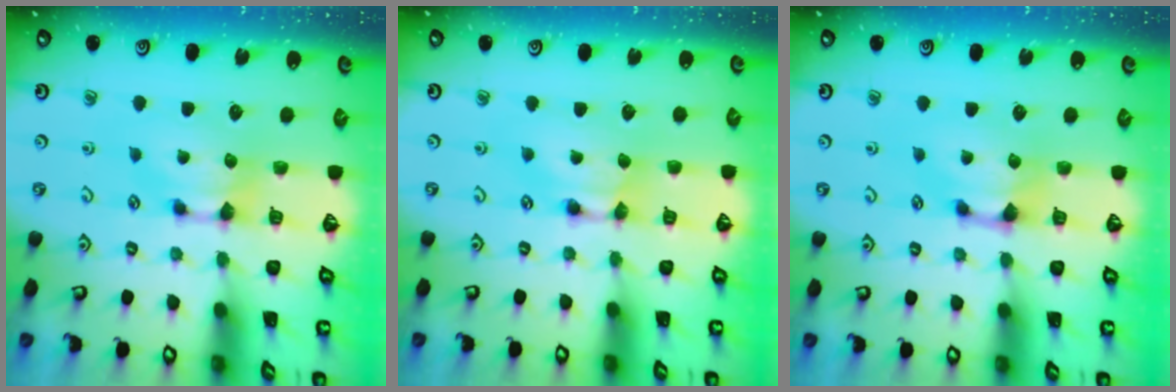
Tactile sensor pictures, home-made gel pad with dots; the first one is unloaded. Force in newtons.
{"total": 1.7, "press": 1.7, "slide": 0.1}
{"total": 1.0, "press": 0.4, "slide": 1.0}